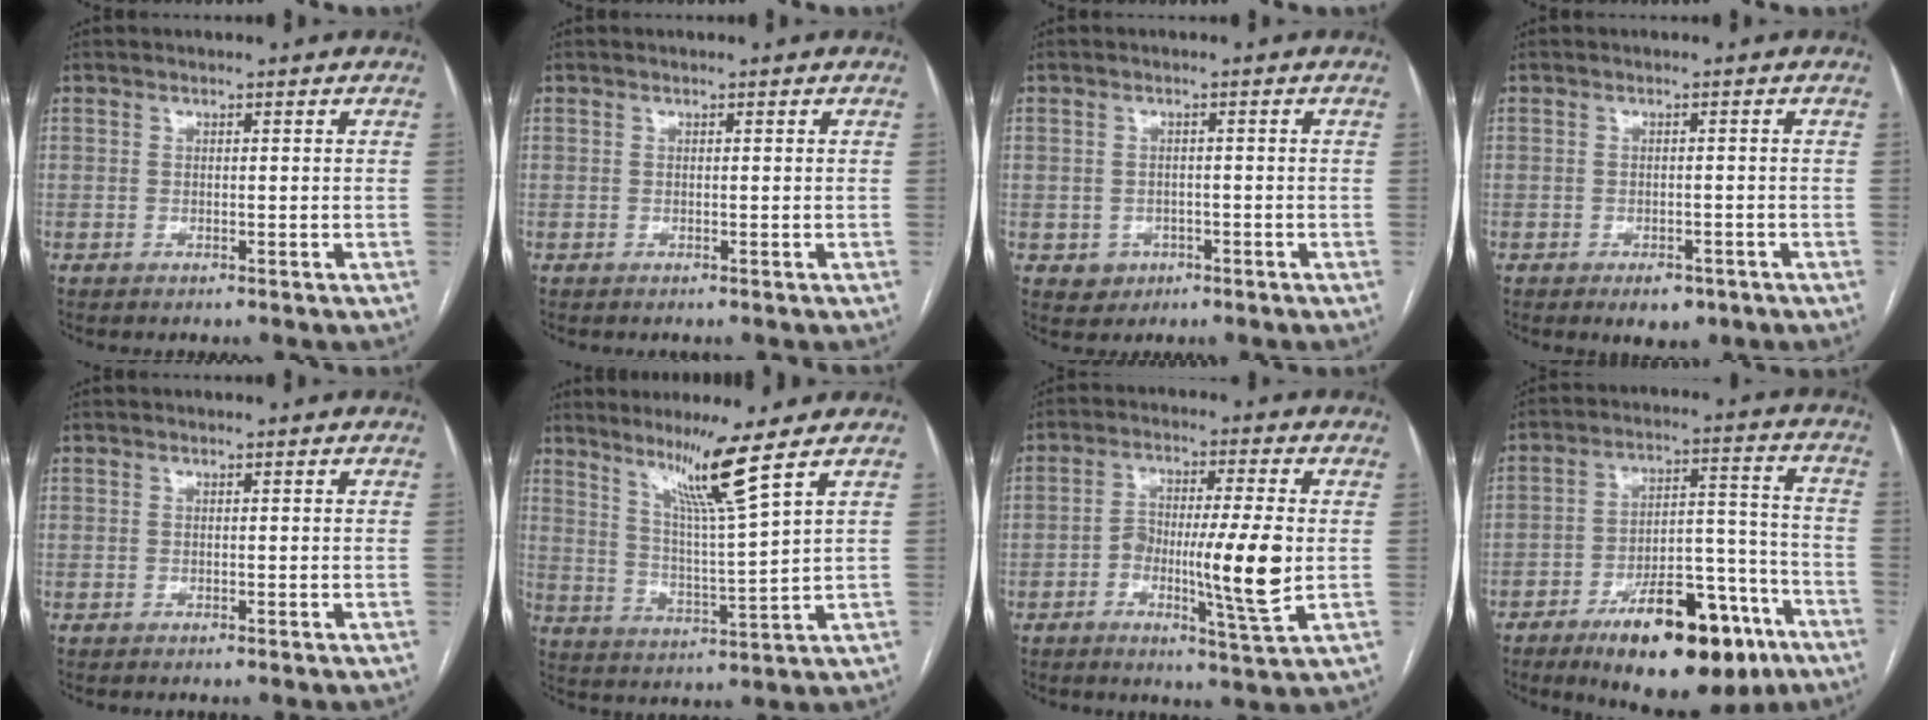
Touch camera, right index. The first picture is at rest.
{"total": 0.0}
{"total": 2.9, "force": [-1.1, 2.7, 0.5], "torque": [0.001, 0.008, -0.009]}
{"total": 3.5, "force": [-2.2, 1.8, 2.0], "torque": [-0.024, -0.001, -0.020]}
{"total": 0.0}
{"total": 9.0, "force": [6.0, -2.4, 6.2], "torque": [-0.111, -0.023, 0.111]}
{"total": 10.4, "force": [-1.7, 0.7, 10.3], "torque": [-0.176, -0.003, -0.030]}
{"total": 18.7, "force": [-11.5, 6.7, 13.1], "torque": [-0.171, 0.034, -0.172]}